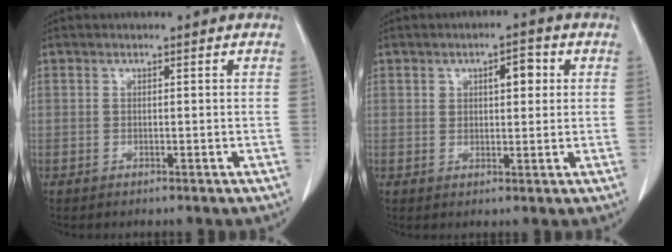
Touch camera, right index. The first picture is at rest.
{"total": 4.9, "force": [1.6, 2.4, 4.0], "torque": [-0.064, 0.017, 0.029]}